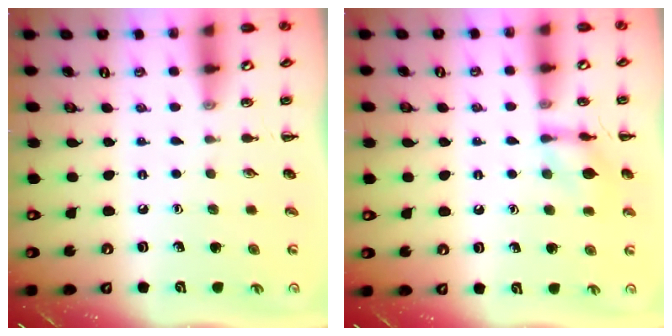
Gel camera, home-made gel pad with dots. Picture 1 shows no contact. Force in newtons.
{"total": 10.4, "press": 10.4, "slide": 0.5}